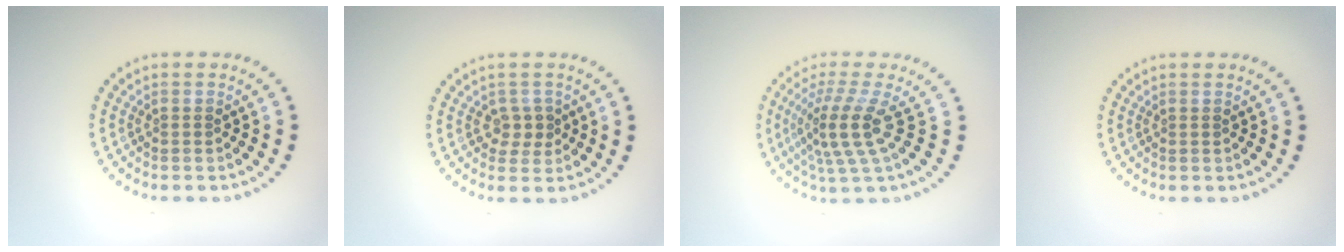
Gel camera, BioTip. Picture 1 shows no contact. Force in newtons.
{"total": 1.8, "press": 1.7, "slide": 0.7}
{"total": 4.4, "press": 3.1, "slide": 3.1}
{"total": 0.0}